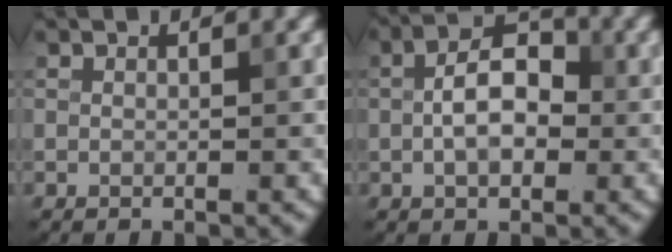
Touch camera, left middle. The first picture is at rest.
{"total": 4.8, "force": [-0.4, 2.8, 3.9], "torque": [-0.067, 0.009, -0.010]}